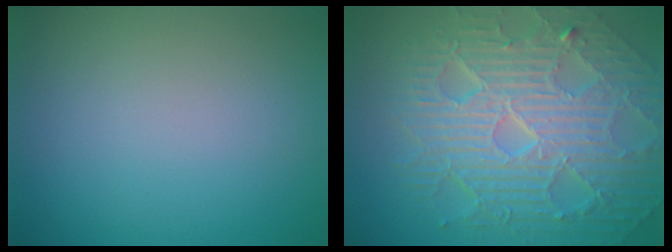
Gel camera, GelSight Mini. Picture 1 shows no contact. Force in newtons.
{"total": 10.5, "press": 6.8, "slide": 8.0}